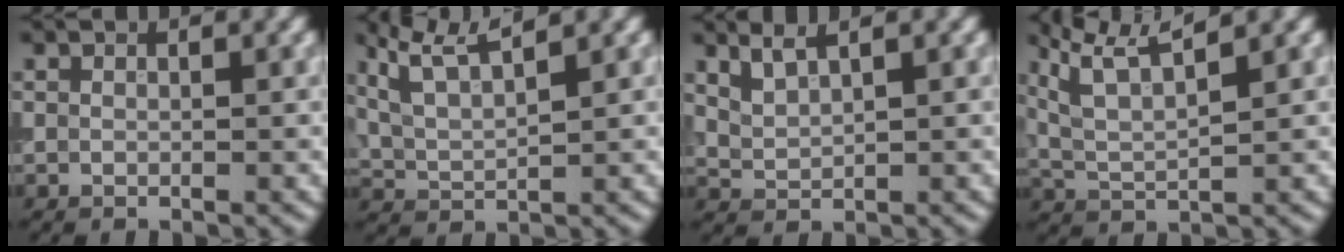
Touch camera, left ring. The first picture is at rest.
{"total": 4.9, "force": [3.6, 1.0, 3.2], "torque": [-0.069, 0.016, 0.070]}
{"total": 2.1, "force": [1.8, 0.4, 1.1], "torque": [-0.027, 0.003, 0.044]}
{"total": 6.0, "force": [4.1, 1.4, 4.2], "torque": [-0.084, 0.018, 0.070]}